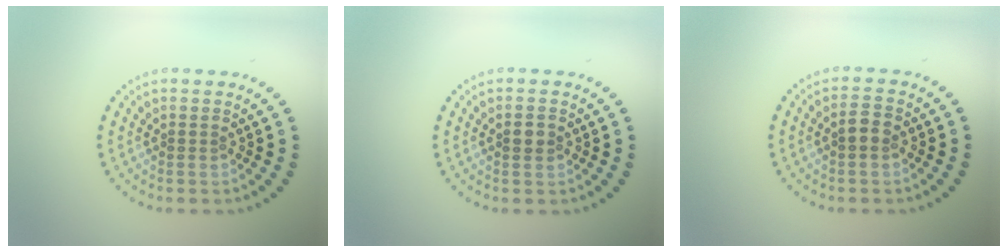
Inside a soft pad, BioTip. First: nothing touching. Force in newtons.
{"total": 1.6, "press": 1.6, "slide": 0.1}
{"total": 1.9, "press": 1.9, "slide": 0.2}